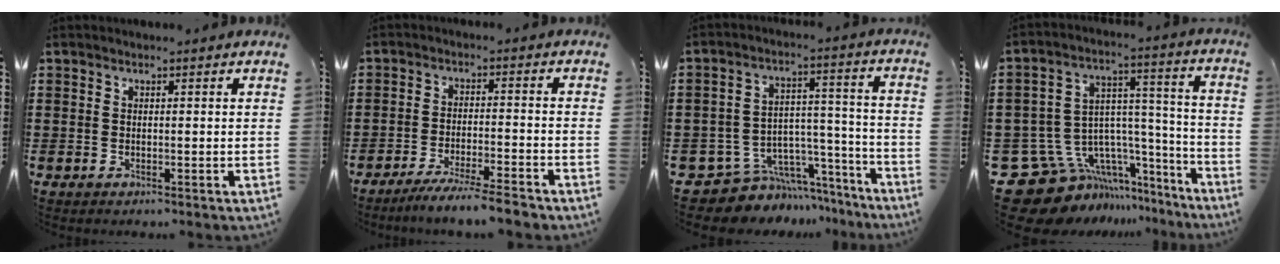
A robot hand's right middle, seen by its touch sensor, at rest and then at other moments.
{"total": 5.3, "force": [-4.9, -0.2, 2.0], "torque": [-0.037, -0.009, -0.094]}
{"total": 7.7, "force": [-6.3, 4.4, 0.7], "torque": [-0.019, 0.014, -0.113]}
{"total": 11.3, "force": [-7.1, 8.0, 3.7], "torque": [-0.119, -0.003, -0.119]}